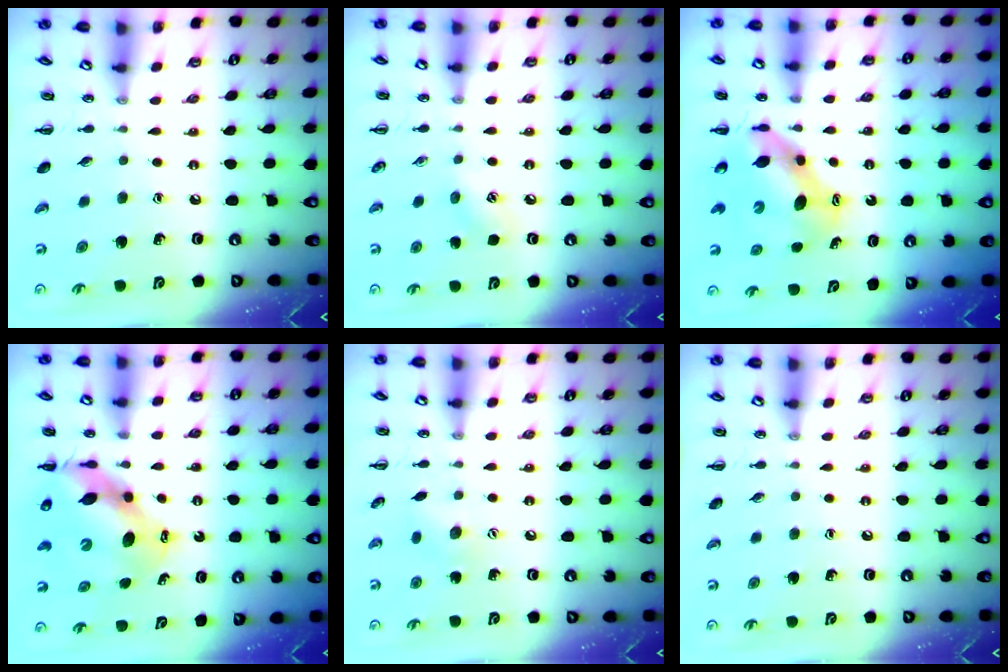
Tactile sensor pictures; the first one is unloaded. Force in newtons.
{"total": 3.7, "press": 3.5, "slide": 1.1}
{"total": 7.3, "press": 7.0, "slide": 2.0}
{"total": 11.6, "press": 11.3, "slide": 2.9}
{"total": 6.7, "press": 6.5, "slide": 1.7}
{"total": 0.0}